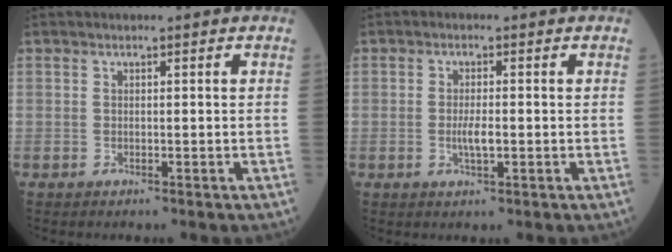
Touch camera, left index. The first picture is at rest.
{"total": 2.7, "force": [-0.5, 0.7, 2.6], "torque": [-0.053, -0.001, -0.008]}